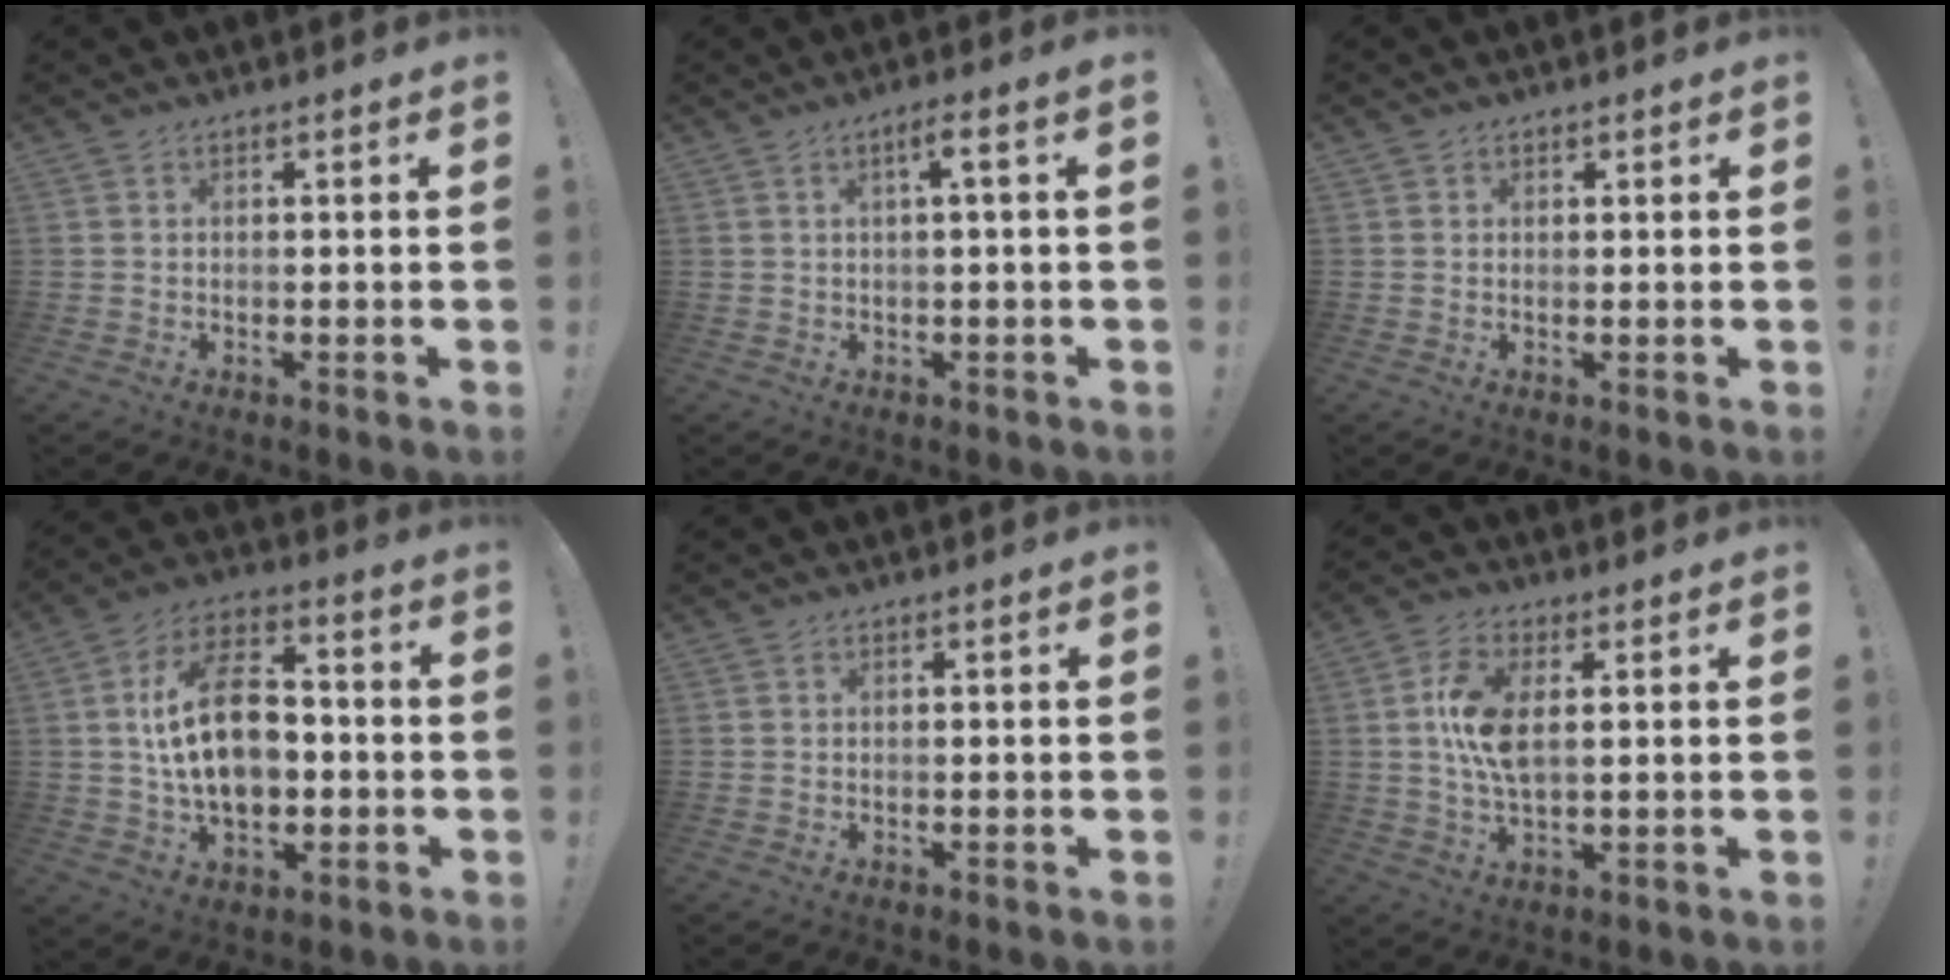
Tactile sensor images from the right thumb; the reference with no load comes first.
{"total": 3.6, "force": [0.8, -0.3, 3.4], "torque": [-0.053, -0.004, 0.006]}
{"total": 1.0, "force": [0.7, 0.8, 0.1], "torque": [0.004, -0.003, 0.012]}
{"total": 18.6, "force": [-0.4, 11.9, 14.3], "torque": [-0.245, 0.011, -0.006]}
{"total": 0.0}
{"total": 10.5, "force": [1.6, 5.2, 9.0], "torque": [-0.168, -0.009, 0.025]}